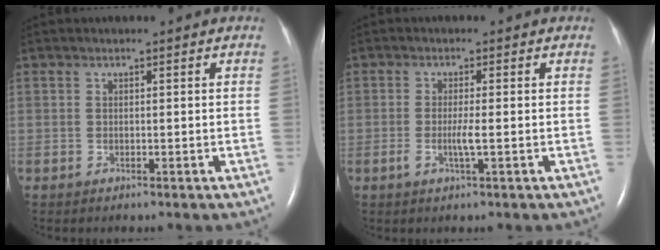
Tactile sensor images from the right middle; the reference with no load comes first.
{"total": 2.4, "force": [-0.6, -0.1, 2.3], "torque": [-0.049, -0.004, -0.011]}